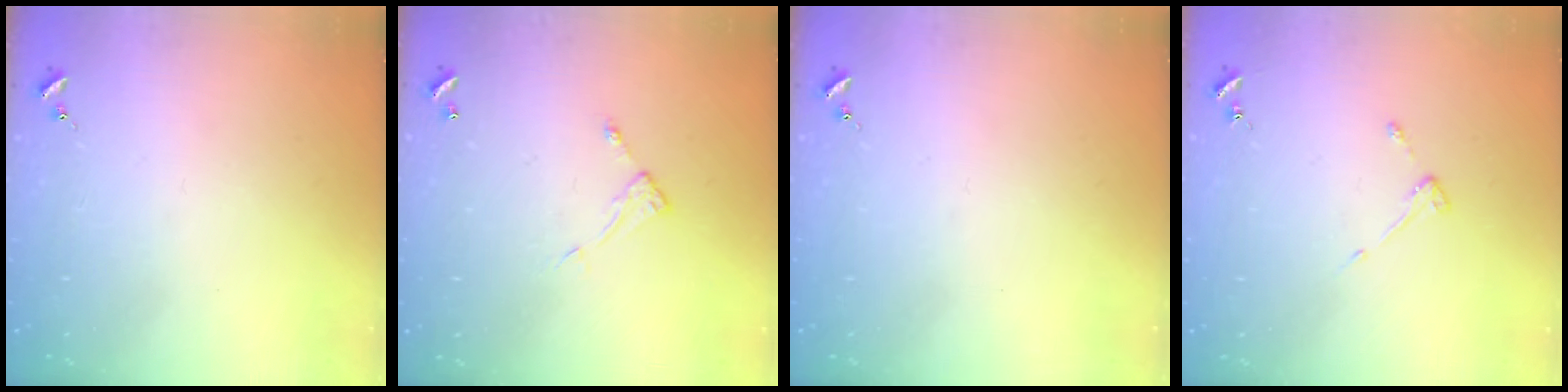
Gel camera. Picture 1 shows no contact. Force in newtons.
{"total": 5.0, "press": 5.0, "slide": 0.2}
{"total": 0.0}
{"total": 3.0, "press": 3.0, "slide": 0.4}